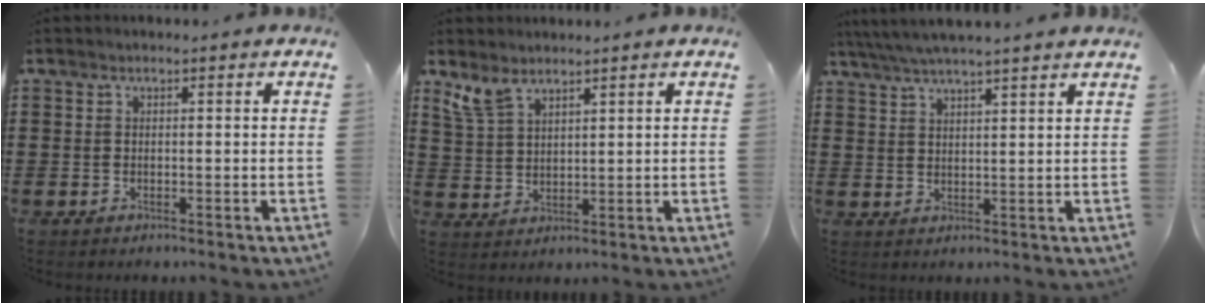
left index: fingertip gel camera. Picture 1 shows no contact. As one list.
[{"total": 5.1, "force": [3.8, 2.3, 2.5], "torque": [-0.062, -0.002, 0.074]}, {"total": 4.3, "force": [3.9, -0.5, 1.6], "torque": [-0.043, -0.012, 0.071]}]